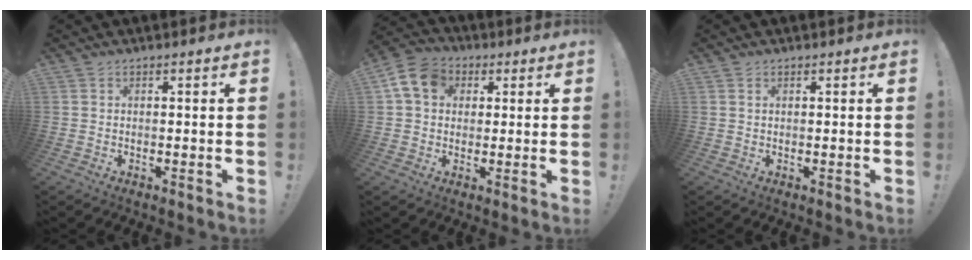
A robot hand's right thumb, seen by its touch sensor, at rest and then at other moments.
{"total": 10.9, "force": [3.3, 8.5, 5.9], "torque": [-0.106, 0.005, 0.068]}
{"total": 0.6, "force": [0.3, 0.2, 0.4], "torque": [-0.007, 0.000, 0.006]}